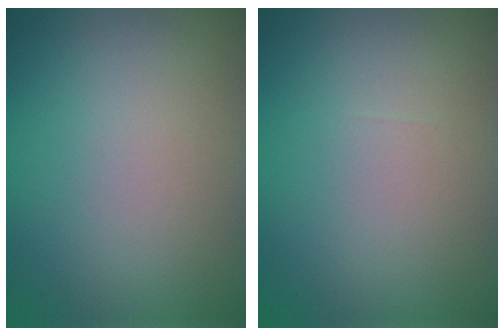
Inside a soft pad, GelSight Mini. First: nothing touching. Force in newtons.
{"total": 0.0}